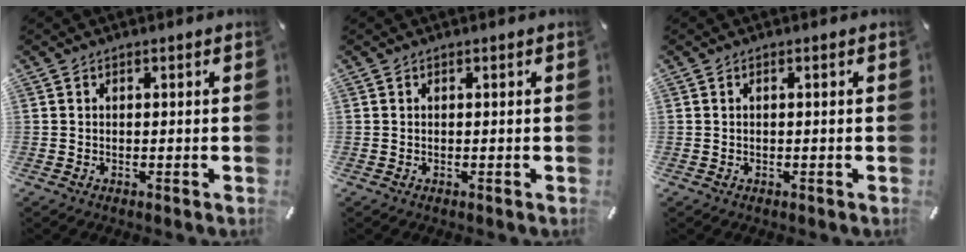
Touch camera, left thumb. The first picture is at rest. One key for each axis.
{"total": 0.0}
{"total": 0.5, "fx": -0.2, "fy": 0.1, "fz": 0.5, "tx": -0.010, "ty": -0.001, "tz": -0.003}